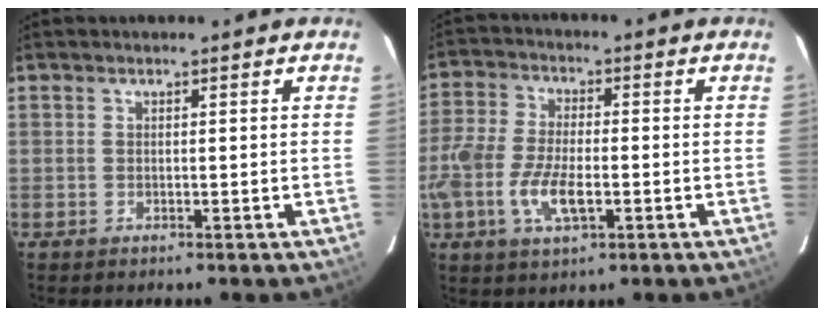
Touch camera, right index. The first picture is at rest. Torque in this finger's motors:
{"motor_torque": [0.42, -0.31, 0.62, 0.12]}